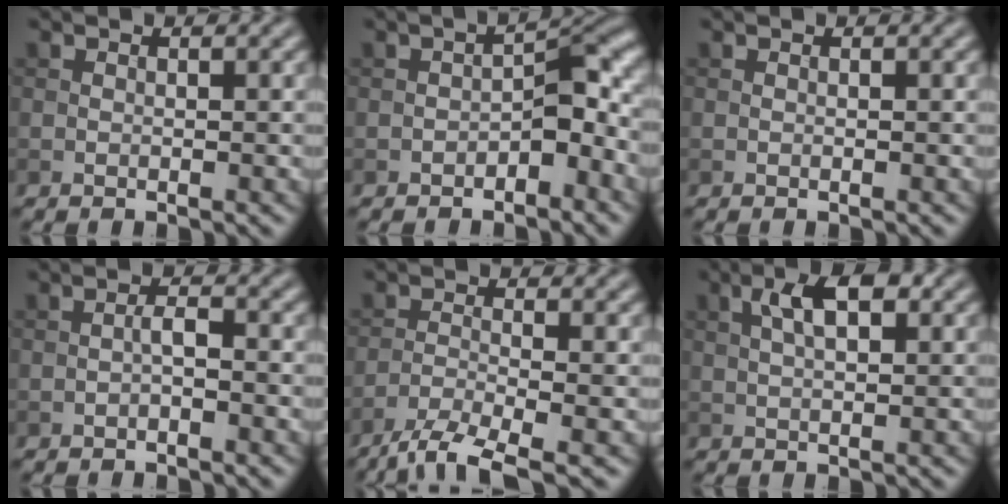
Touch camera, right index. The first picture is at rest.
{"total": 3.7, "force": [-1.6, 1.8, 2.8], "torque": [-0.034, 0.016, -0.030]}
{"total": 0.0}
{"total": 1.2, "force": [-0.5, 0.3, 1.0], "torque": [-0.019, 0.007, -0.011]}
{"total": 4.6, "force": [-3.5, 0.7, 2.9], "torque": [-0.055, -0.008, -0.076]}
{"total": 4.2, "force": [1.5, 1.7, 3.6], "torque": [-0.067, 0.010, 0.026]}